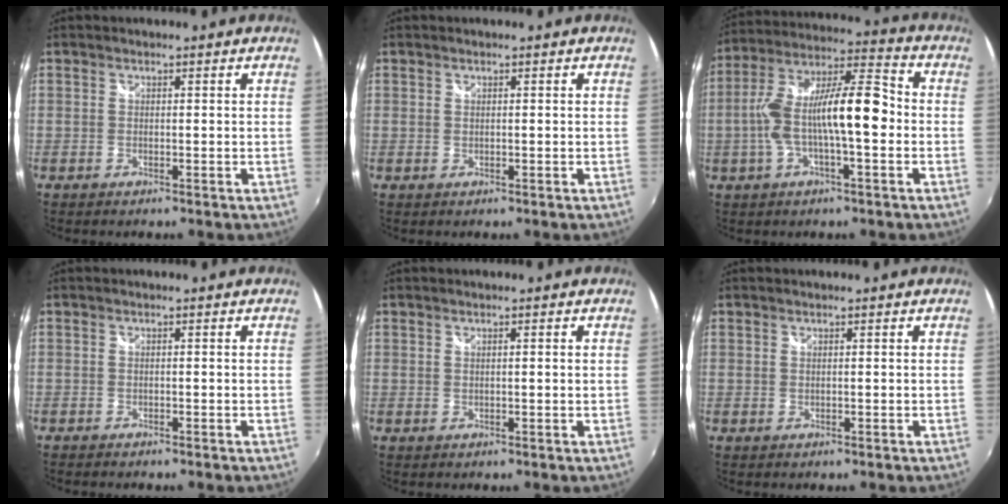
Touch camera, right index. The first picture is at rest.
{"total": 0.0}
{"total": 15.2, "force": [-2.1, 3.9, 14.5], "torque": [-0.271, 0.012, -0.040]}
{"total": 1.0, "force": [-0.9, 0.2, 0.3], "torque": [-0.009, -0.005, -0.017]}
{"total": 1.1, "force": [0.4, 0.0, 1.1], "torque": [-0.017, 0.001, 0.006]}
{"total": 0.0}